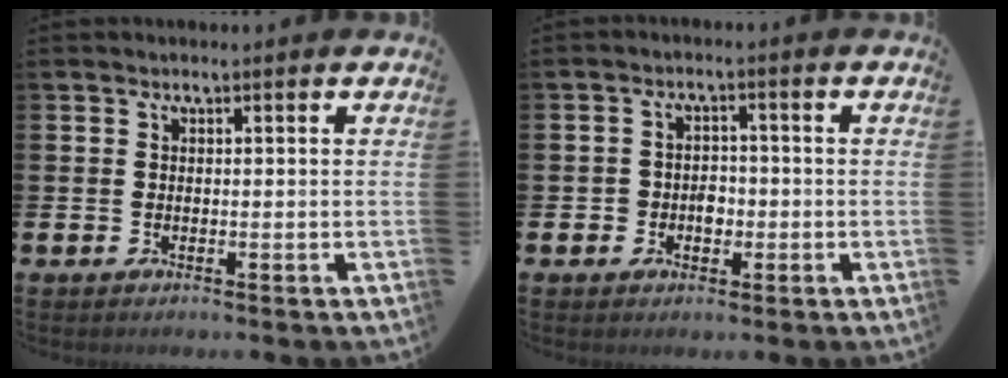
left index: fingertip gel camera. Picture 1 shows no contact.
{"total": 2.6, "force": [-0.9, 2.2, 1.0], "torque": [-0.017, 0.002, -0.024]}